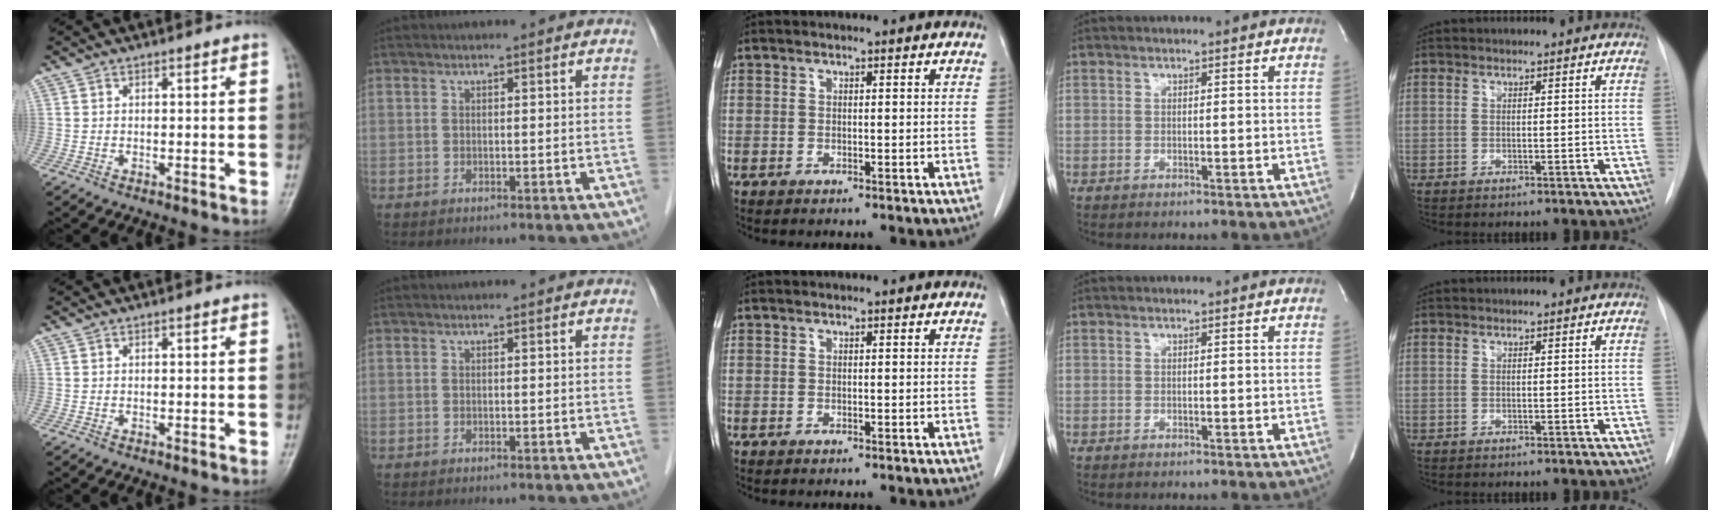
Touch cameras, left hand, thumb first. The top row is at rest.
{}